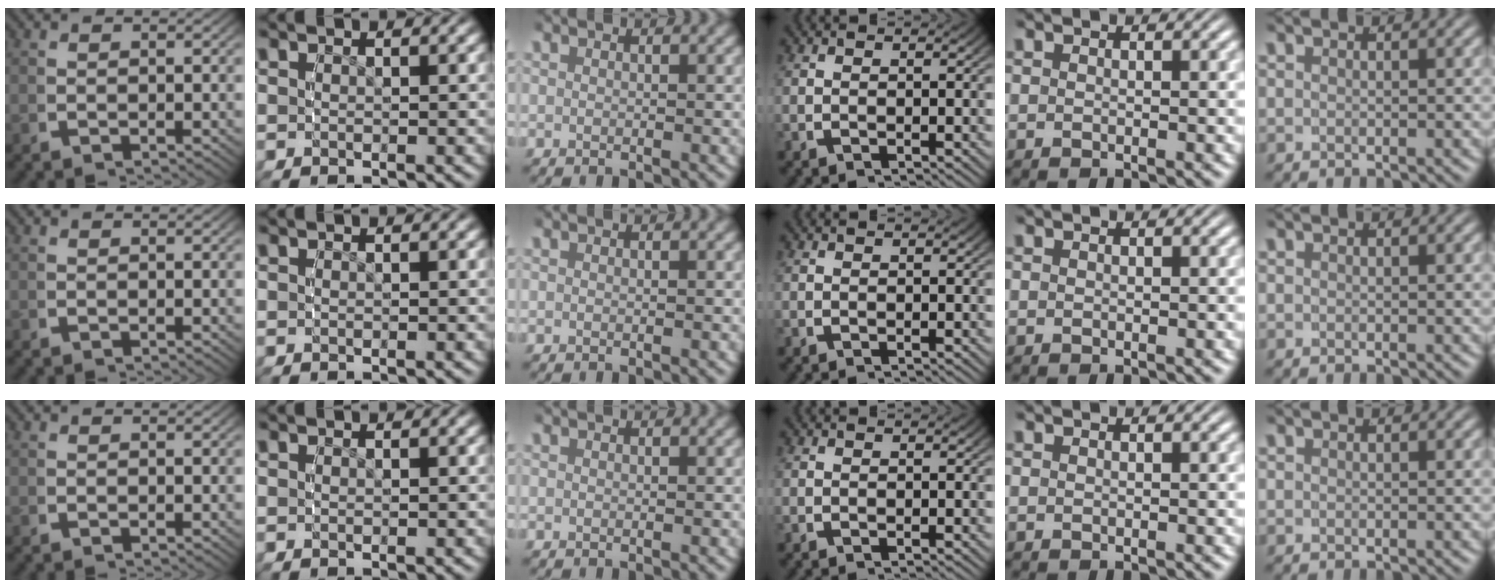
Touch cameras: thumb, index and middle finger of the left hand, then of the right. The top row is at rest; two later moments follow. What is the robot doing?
{"motion": "reach", "object": "photo album"}